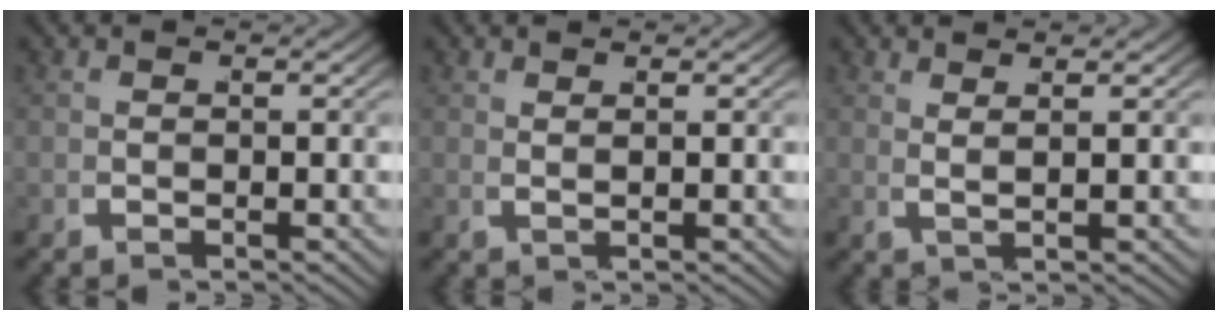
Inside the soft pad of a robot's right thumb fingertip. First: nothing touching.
{"total": 1.7, "force": [1.1, -1.2, -0.1], "torque": [0.014, 0.016, 0.013]}
{"total": 2.4, "force": [2.0, -1.2, 0.5], "torque": [0.000, 0.016, 0.030]}